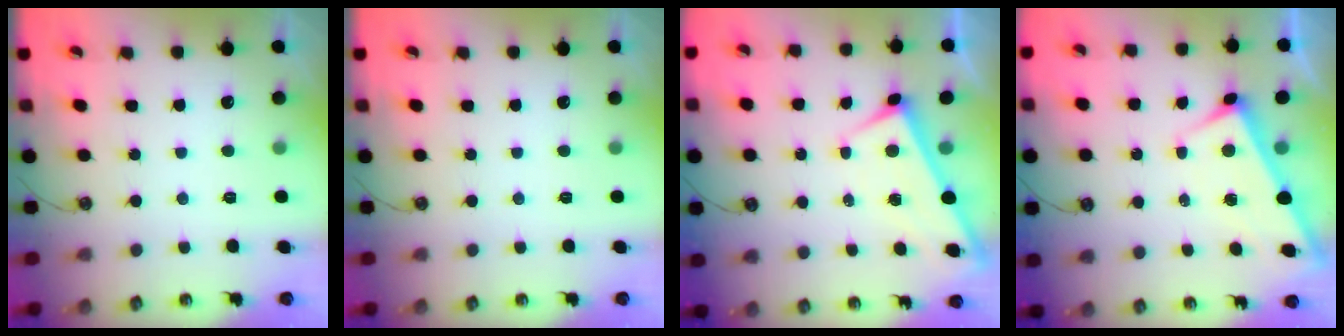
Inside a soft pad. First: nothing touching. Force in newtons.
{"total": 0.0}
{"total": 1.9, "press": 1.9, "slide": 0.2}
{"total": 4.6, "press": 4.6, "slide": 0.1}